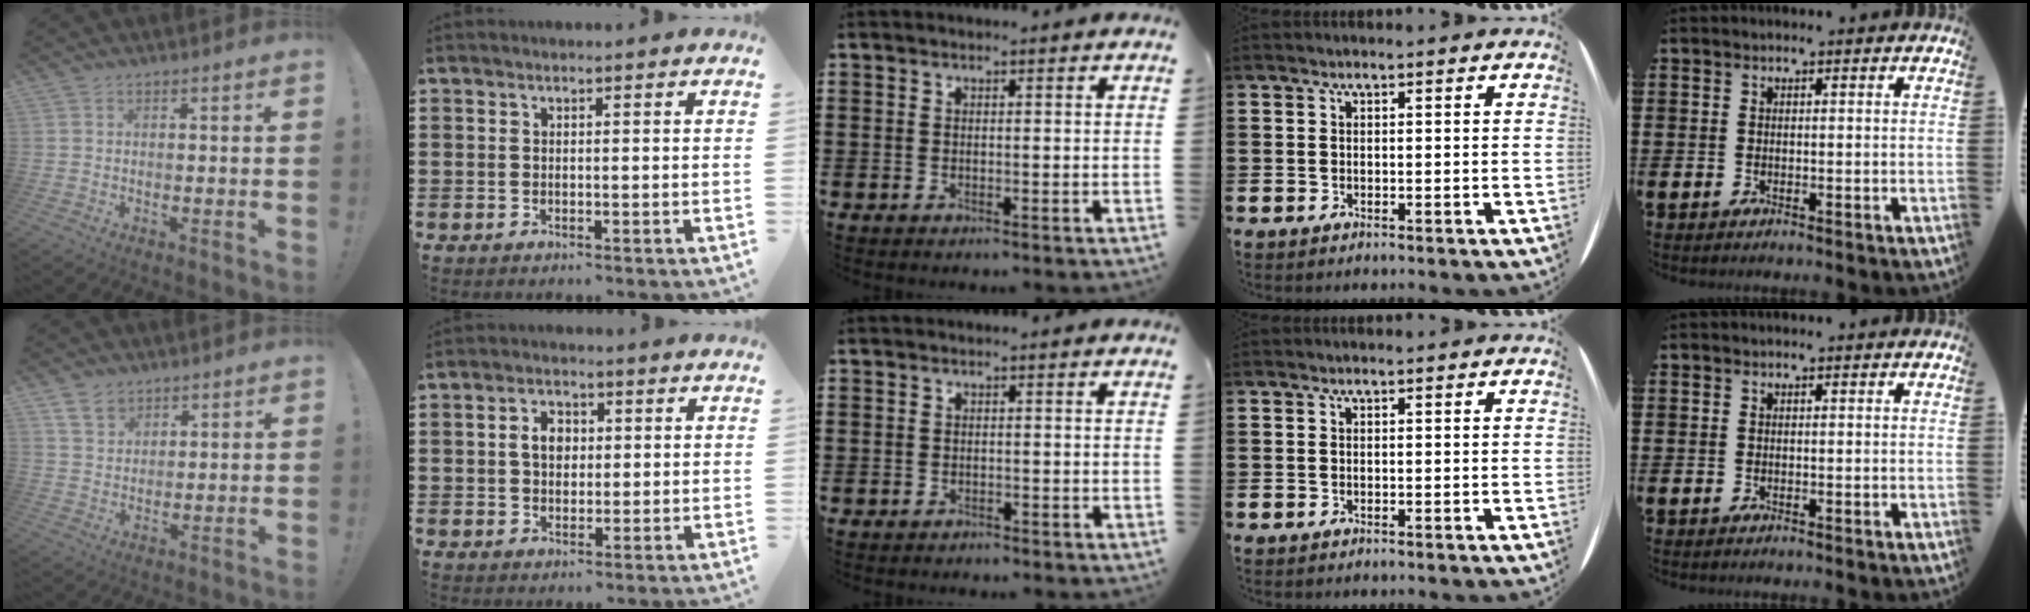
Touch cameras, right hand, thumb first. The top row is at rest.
{"thumb": {"total": 5.4, "force": [4.0, 3.3, 1.4], "torque": [-0.022, -0.020, 0.077]}, "index": {"total": 3.8, "force": [0.5, 2.7, 2.6], "torque": [-0.059, 0.013, 0.005]}, "middle": {"total": 0.8, "force": [-0.8, 0.4, -0.1], "torque": [0.002, 0.004, -0.018]}}